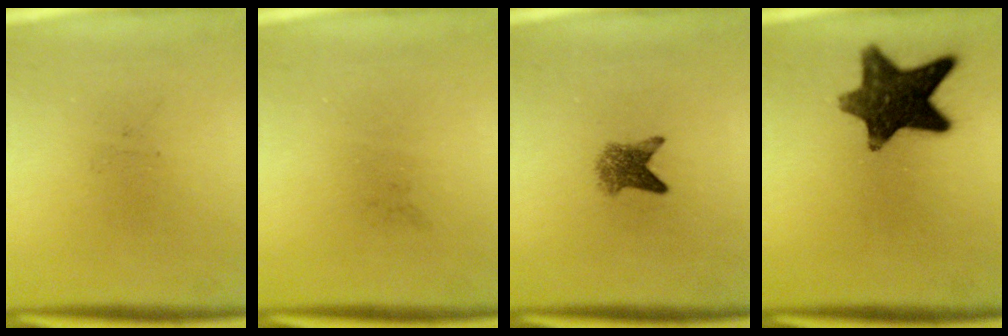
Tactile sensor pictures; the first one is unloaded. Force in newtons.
{"total": 0.0}
{"total": 3.3}
{"total": 12.6}